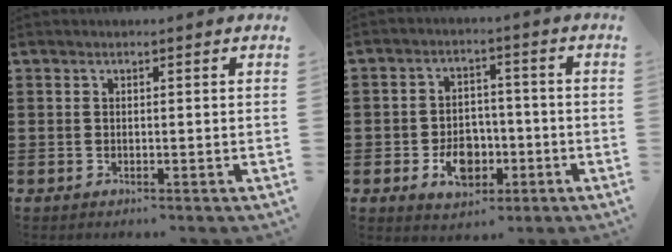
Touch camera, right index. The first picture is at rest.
{"total": 6.5, "force": [-2.1, 4.6, 4.0], "torque": [-0.054, 0.000, -0.041]}